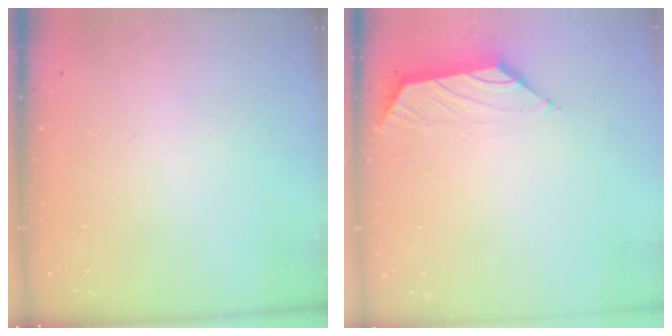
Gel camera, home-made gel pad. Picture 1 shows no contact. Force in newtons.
{"total": 1.6, "press": 1.4, "slide": 0.6}